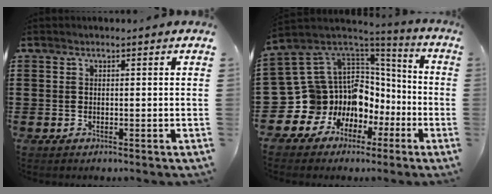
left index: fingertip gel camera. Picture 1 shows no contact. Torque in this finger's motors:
{"motor_torque": [1.31, 0.83, 0.66, 0.13]}